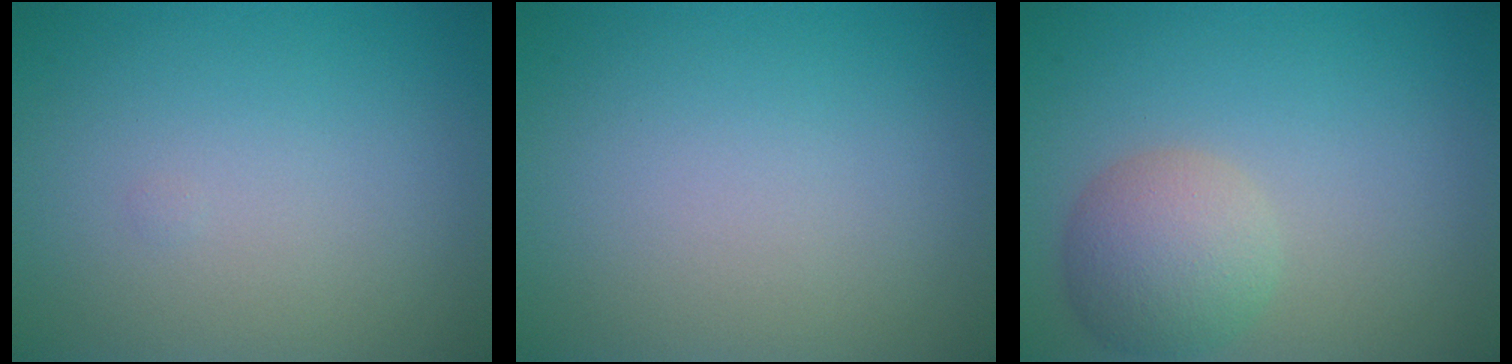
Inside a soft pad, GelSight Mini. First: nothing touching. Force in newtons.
{"total": 0.0}
{"total": 4.1, "press": 4.1, "slide": 0.2}